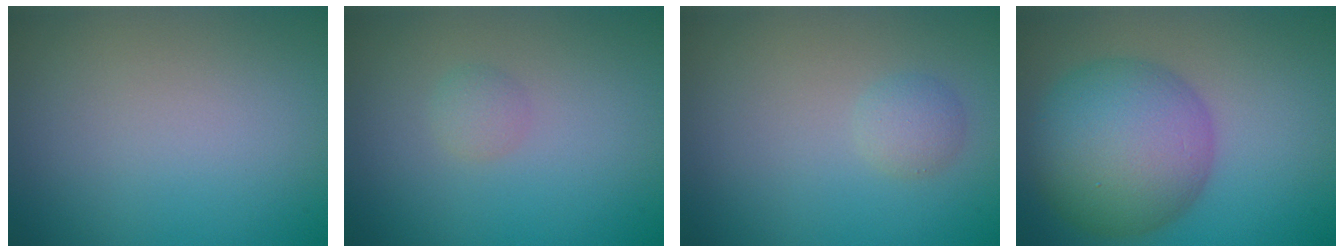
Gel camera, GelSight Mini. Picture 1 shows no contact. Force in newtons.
{"total": 1.0, "press": 1.0, "slide": 0.0}
{"total": 1.3, "press": 1.3, "slide": 0.2}
{"total": 9.8, "press": 9.8, "slide": 0.3}